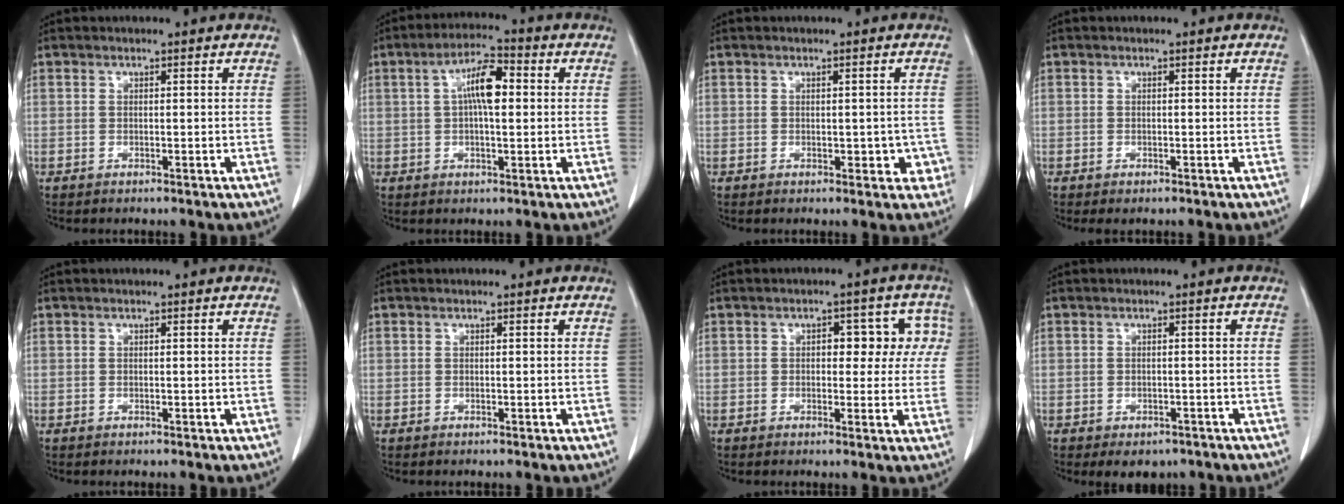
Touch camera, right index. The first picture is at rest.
{"total": 7.2, "force": [1.2, 2.0, 6.8], "torque": [-0.128, 0.018, 0.018]}
{"total": 3.1, "force": [-0.5, 2.1, 2.2], "torque": [-0.008, 0.007, 0.000]}
{"total": 0.8, "force": [-0.5, 0.3, 0.5], "torque": [-0.008, -0.001, -0.004]}
{"total": 0.0}
{"total": 0.0}
{"total": 6.9, "force": [1.3, 4.0, 5.4], "torque": [-0.047, 0.031, 0.015]}
{"total": 4.1, "force": [-3.0, 2.4, 1.6], "torque": [-0.009, 0.001, -0.033]}